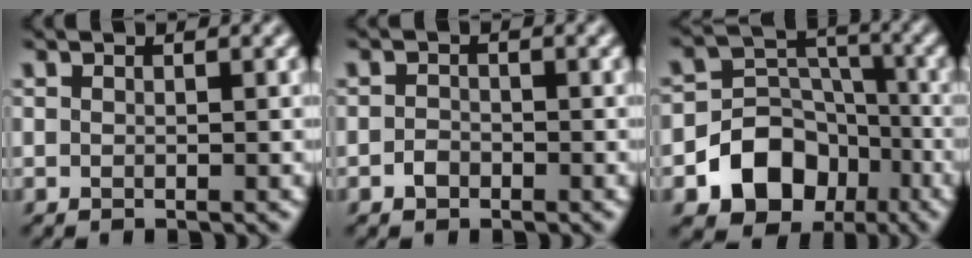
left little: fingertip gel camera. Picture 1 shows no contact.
{"total": 1.2, "force": [-0.8, 0.8, 0.3], "torque": [-0.004, 0.000, -0.018]}
{"total": 9.5, "force": [-4.6, 7.4, 3.7], "torque": [-0.043, -0.001, -0.106]}